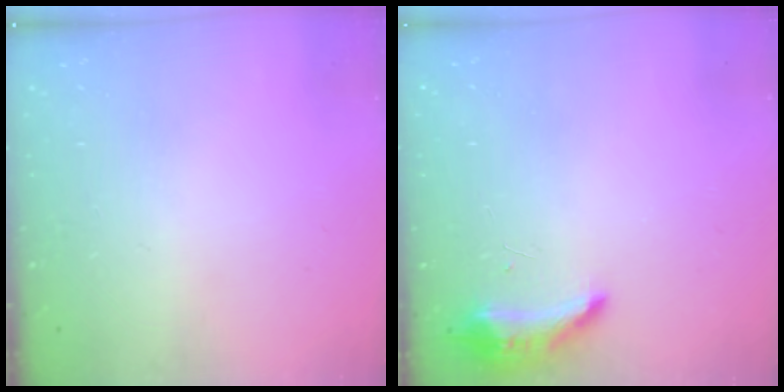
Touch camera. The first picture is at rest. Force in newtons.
{"total": 8.5, "press": 8.3, "slide": 2.0}